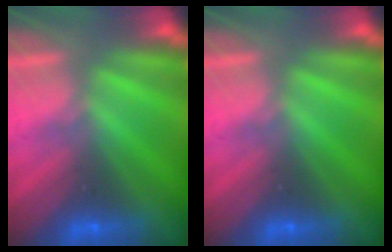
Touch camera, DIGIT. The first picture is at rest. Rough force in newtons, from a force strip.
{"total": 0.0}